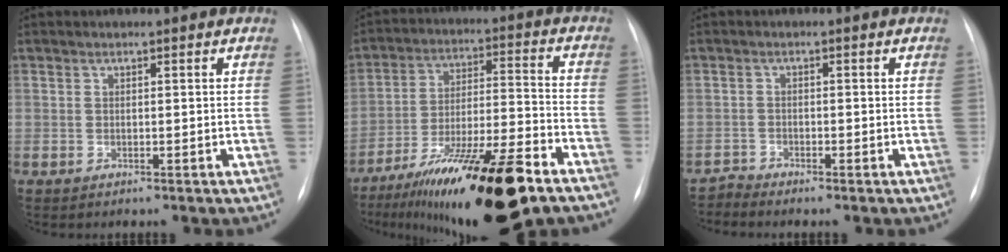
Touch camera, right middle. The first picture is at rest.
{"total": 20.9, "force": [-13.7, 2.3, 15.6], "torque": [-0.223, -0.016, -0.225]}
{"total": 1.6, "force": [-1.3, -0.4, -0.8], "torque": [0.025, -0.013, -0.025]}